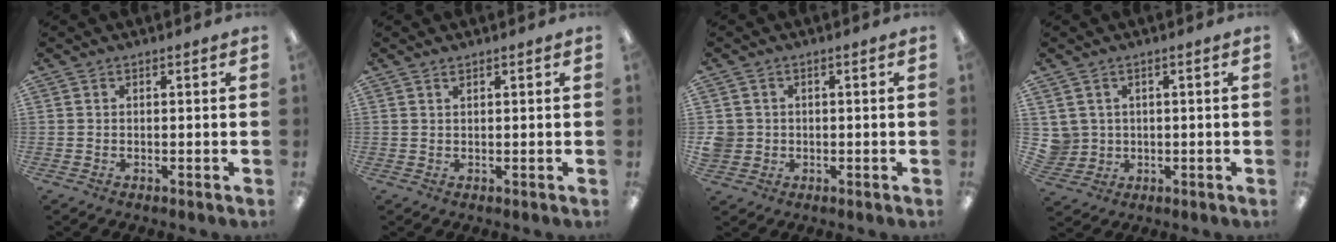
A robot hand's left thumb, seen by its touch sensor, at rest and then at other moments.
{"total": 0.8, "force": [0.7, 0.2, 0.5], "torque": [-0.010, 0.000, 0.012]}
{"total": 3.4, "force": [0.1, 3.4, 0.6], "torque": [-0.016, 0.008, 0.005]}
{"total": 3.9, "force": [1.4, 3.6, 0.0], "torque": [-0.022, 0.000, 0.027]}